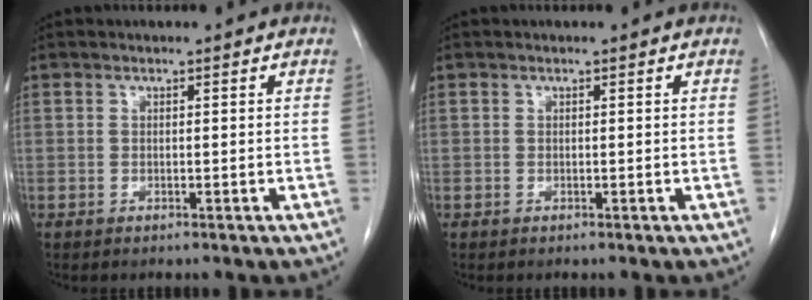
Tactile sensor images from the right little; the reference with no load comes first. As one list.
[{"total": 0.0}]